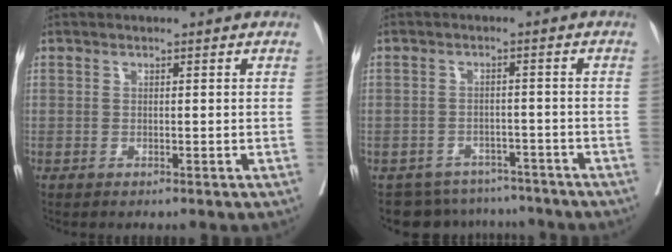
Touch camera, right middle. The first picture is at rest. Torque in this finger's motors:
{"motor_torque": [-0.03, -0.05, 0.01, 0.00]}